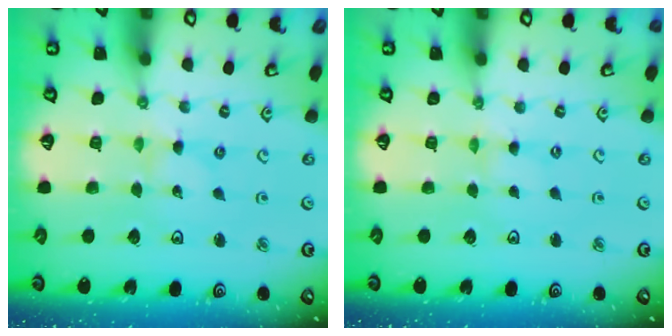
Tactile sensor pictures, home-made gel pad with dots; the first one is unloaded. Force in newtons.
{"total": 0.0}